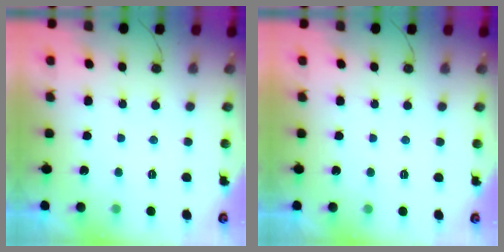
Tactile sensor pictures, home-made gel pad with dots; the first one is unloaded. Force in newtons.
{"total": 1.8, "press": 1.8, "slide": 0.0}